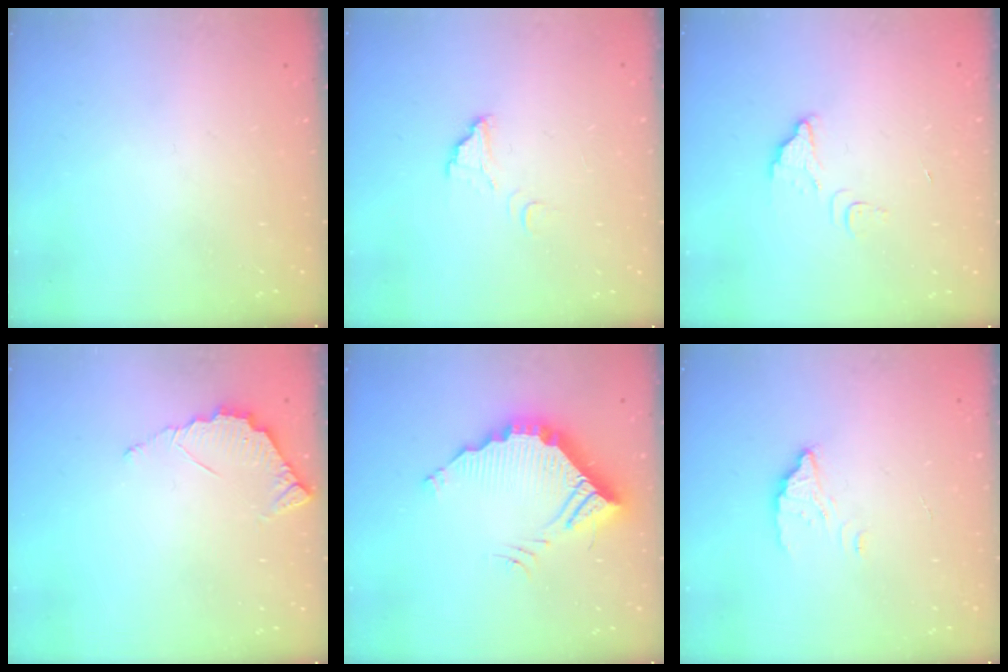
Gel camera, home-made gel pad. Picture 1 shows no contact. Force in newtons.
{"total": 6.0, "press": 6.0, "slide": 0.6}
{"total": 4.5, "press": 4.5, "slide": 0.3}
{"total": 4.0, "press": 4.0, "slide": 0.3}
{"total": 14.3, "press": 14.3, "slide": 0.3}
{"total": 2.6, "press": 2.6, "slide": 0.2}